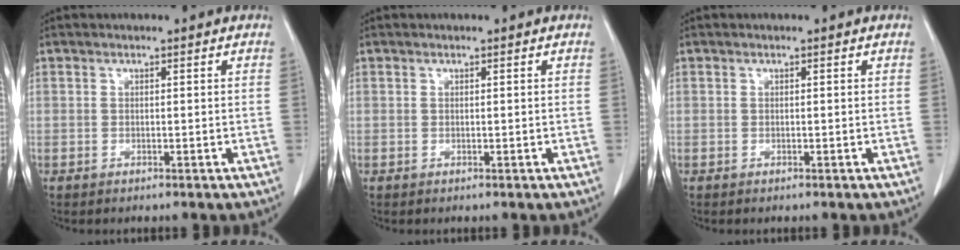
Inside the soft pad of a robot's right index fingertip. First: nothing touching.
{"total": 0.0}
{"total": 0.0}